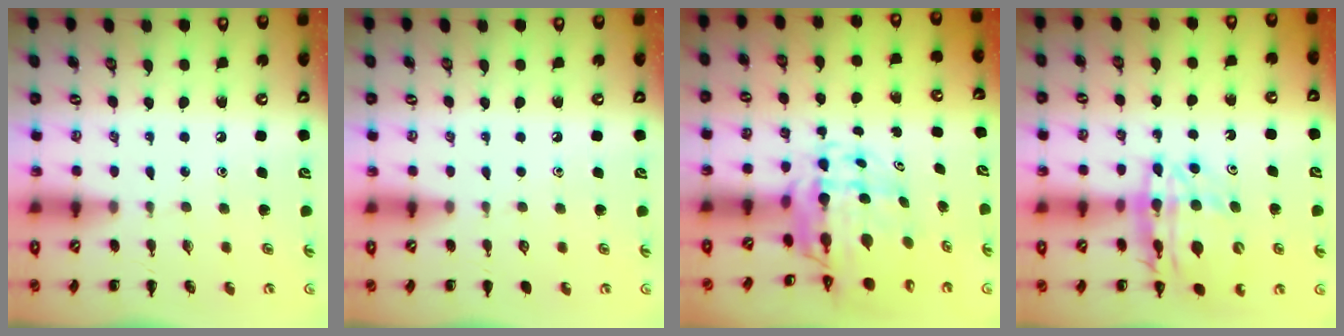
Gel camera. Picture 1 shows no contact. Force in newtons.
{"total": 0.0}
{"total": 9.1, "press": 8.7, "slide": 2.7}
{"total": 16.8, "press": 16.4, "slide": 4.1}